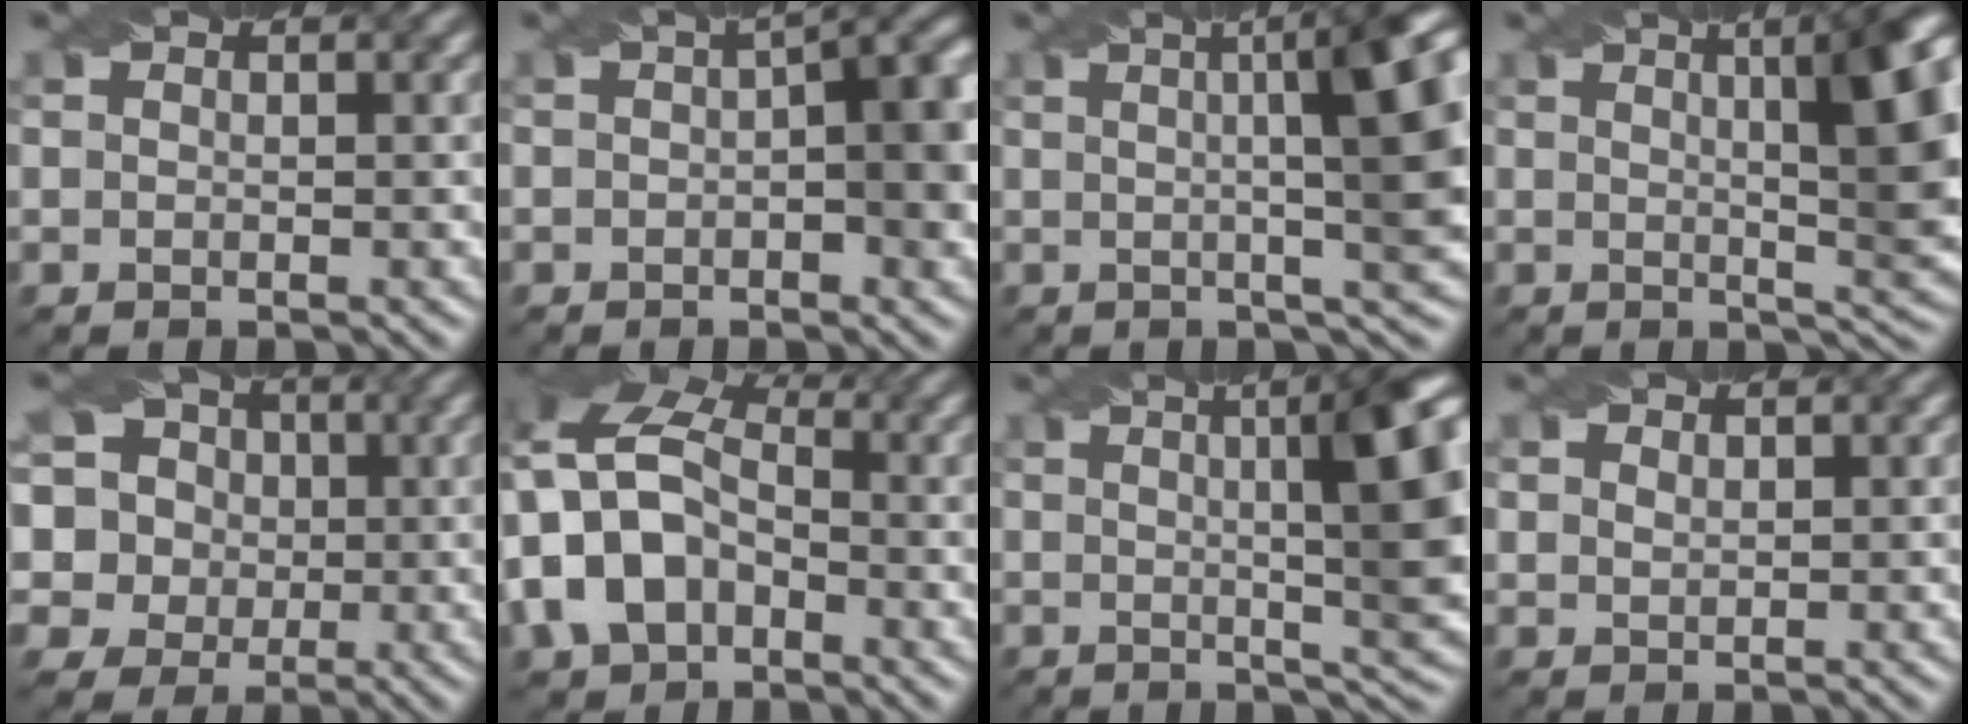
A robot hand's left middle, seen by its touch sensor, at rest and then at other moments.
{"total": 6.5, "force": [0.0, 2.4, 6.1], "torque": [-0.067, 0.010, -0.003]}
{"total": 11.7, "force": [1.6, 3.3, 11.1], "torque": [-0.099, 0.025, 0.010]}
{"total": 13.1, "force": [2.6, 4.2, 12.2], "torque": [-0.107, 0.021, 0.025]}
{"total": 10.9, "force": [2.9, 9.5, 4.6], "torque": [-0.109, 0.038, 0.016]}
{"total": 11.1, "force": [-1.6, 8.0, 7.5], "torque": [-0.152, 0.004, -0.038]}
{"total": 12.9, "force": [2.1, 3.7, 12.2], "torque": [-0.111, 0.017, 0.021]}
{"total": 1.0, "force": [0.8, 0.6, 0.3], "torque": [-0.008, 0.000, 0.019]}